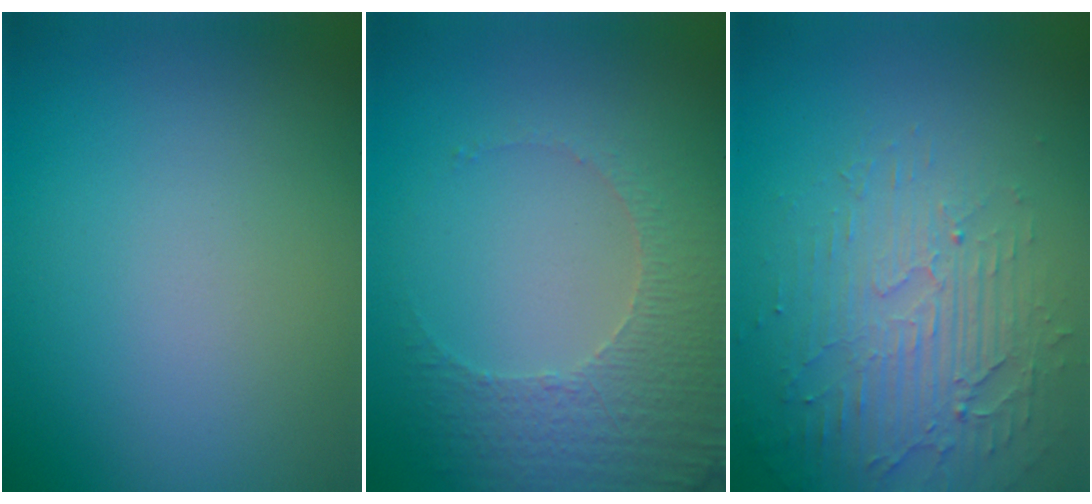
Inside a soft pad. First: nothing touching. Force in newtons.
{"total": 4.8, "press": 3.5, "slide": 3.4}
{"total": 3.9, "press": 3.3, "slide": 2.1}